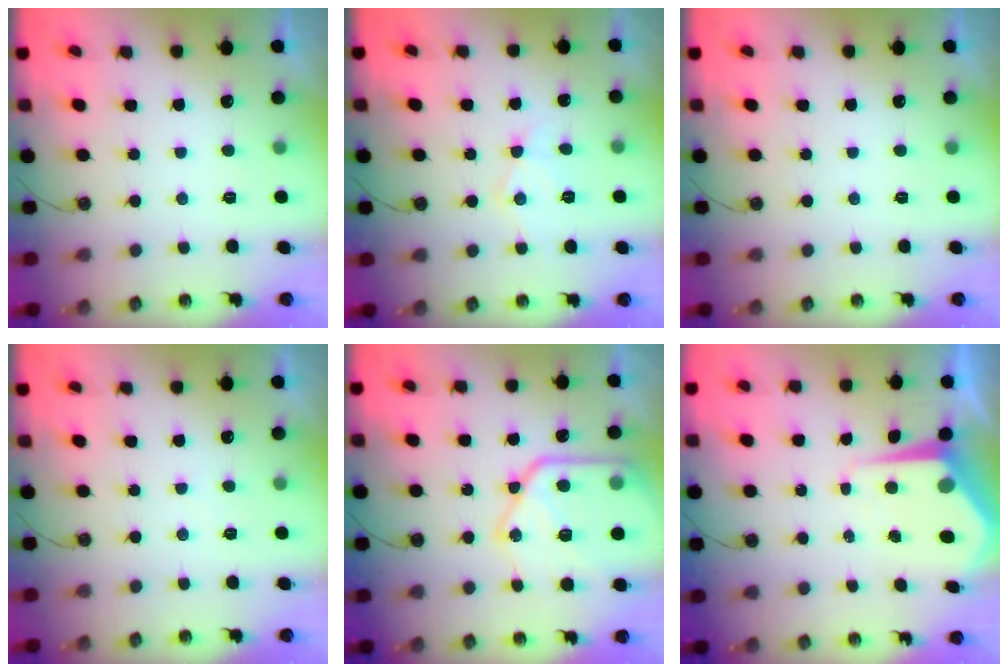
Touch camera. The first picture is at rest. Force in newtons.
{"total": 9.3, "press": 9.3, "slide": 0.5}
{"total": 0.0}
{"total": 2.4, "press": 2.3, "slide": 0.5}
{"total": 20.5, "press": 20.4, "slide": 2.1}
{"total": 7.4, "press": 7.4, "slide": 0.6}